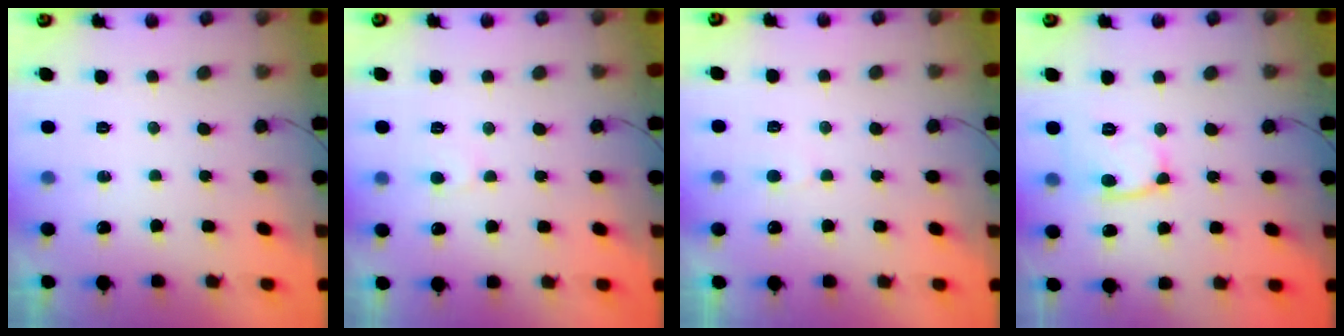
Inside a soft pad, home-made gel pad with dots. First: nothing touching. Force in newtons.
{"total": 4.3, "press": 4.2, "slide": 0.4}
{"total": 2.5, "press": 2.5, "slide": 0.1}
{"total": 10.4, "press": 10.3, "slide": 1.3}